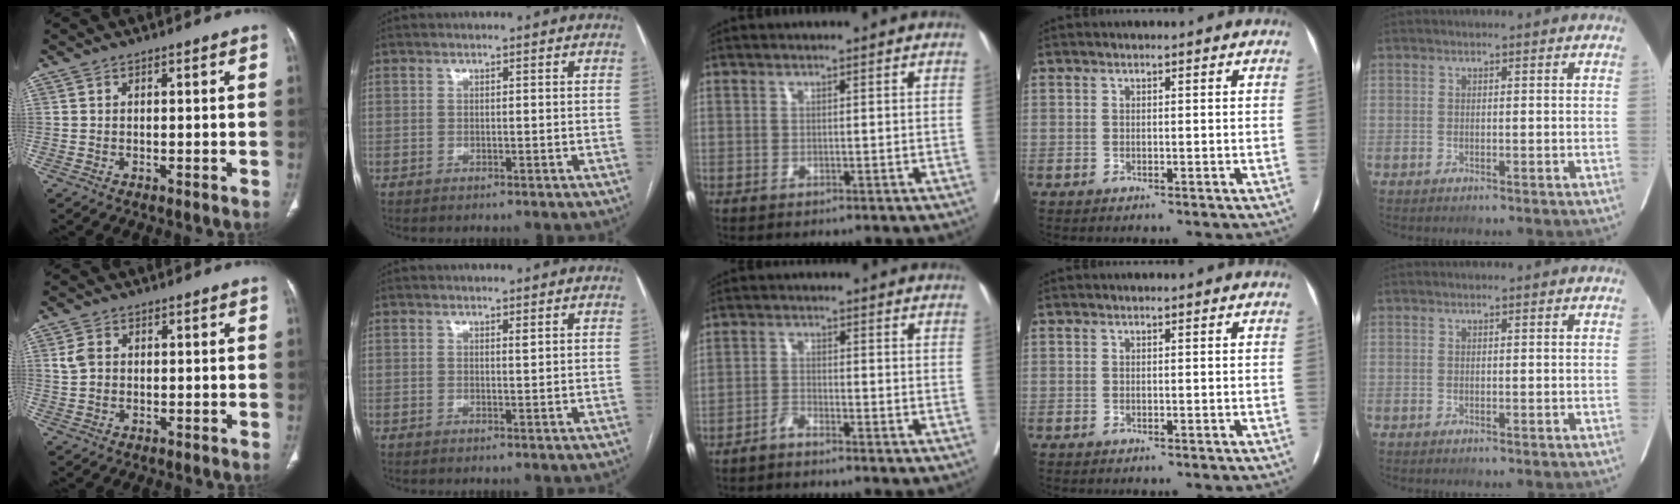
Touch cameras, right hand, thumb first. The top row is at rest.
{"thumb": {"total": 3.1, "force": [0.5, 2.4, 1.9], "torque": [-0.041, 0.005, 0.010]}, "index": {"total": 0.5, "force": [0.3, 0.0, 0.4], "torque": [-0.009, -0.003, 0.006]}, "middle": {"total": 2.0, "force": [-1.9, 0.1, 0.7], "torque": [-0.016, -0.001, -0.038]}}